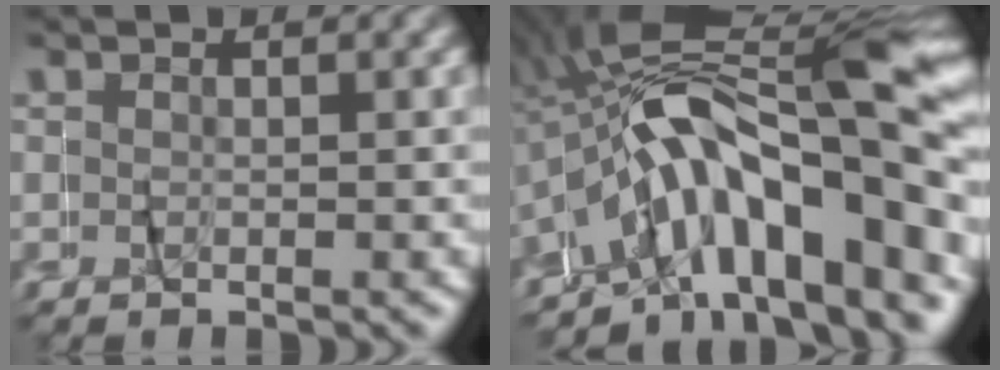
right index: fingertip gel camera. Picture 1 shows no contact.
{"total": 14.8, "force": [-0.9, 7.6, 12.6], "torque": [-0.224, 0.013, -0.010]}